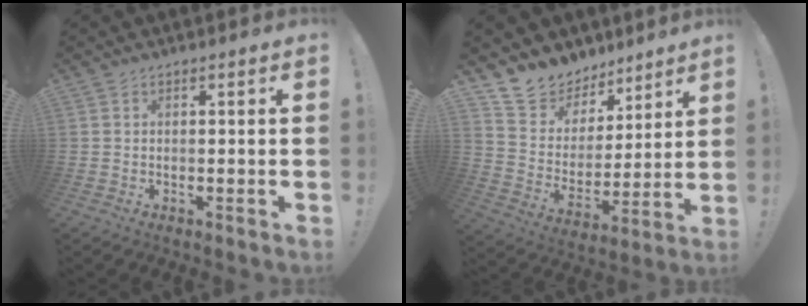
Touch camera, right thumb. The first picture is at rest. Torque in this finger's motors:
{"motor_torque": [-0.02, 0.12, 0.08, 0.10, 0.00]}